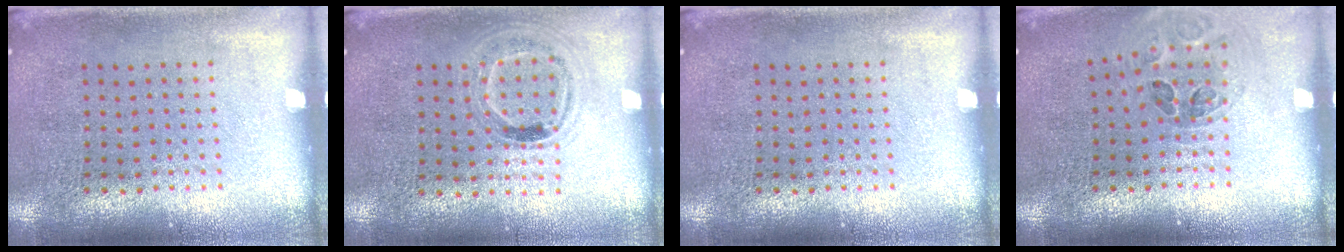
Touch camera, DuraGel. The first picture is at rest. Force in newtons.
{"total": 1.0, "press": 0.9, "slide": 0.4}
{"total": 0.0}
{"total": 0.9, "press": 0.9, "slide": 0.2}